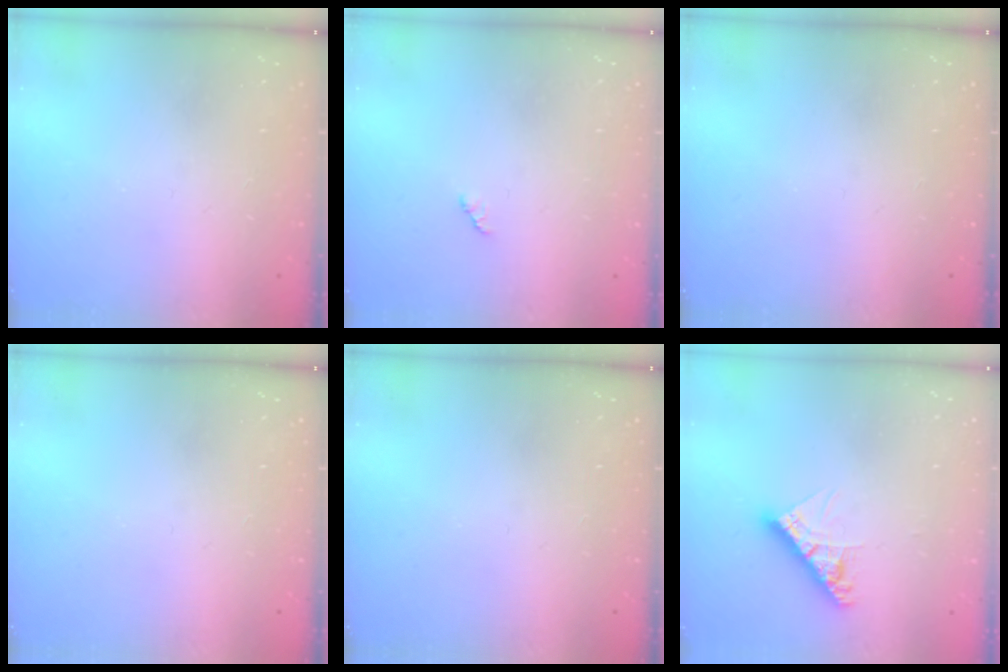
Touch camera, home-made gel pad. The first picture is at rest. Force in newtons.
{"total": 2.1, "press": 2.1, "slide": 0.3}
{"total": 0.0}
{"total": 0.0}
{"total": 0.0}
{"total": 8.4, "press": 8.4, "slide": 0.3}